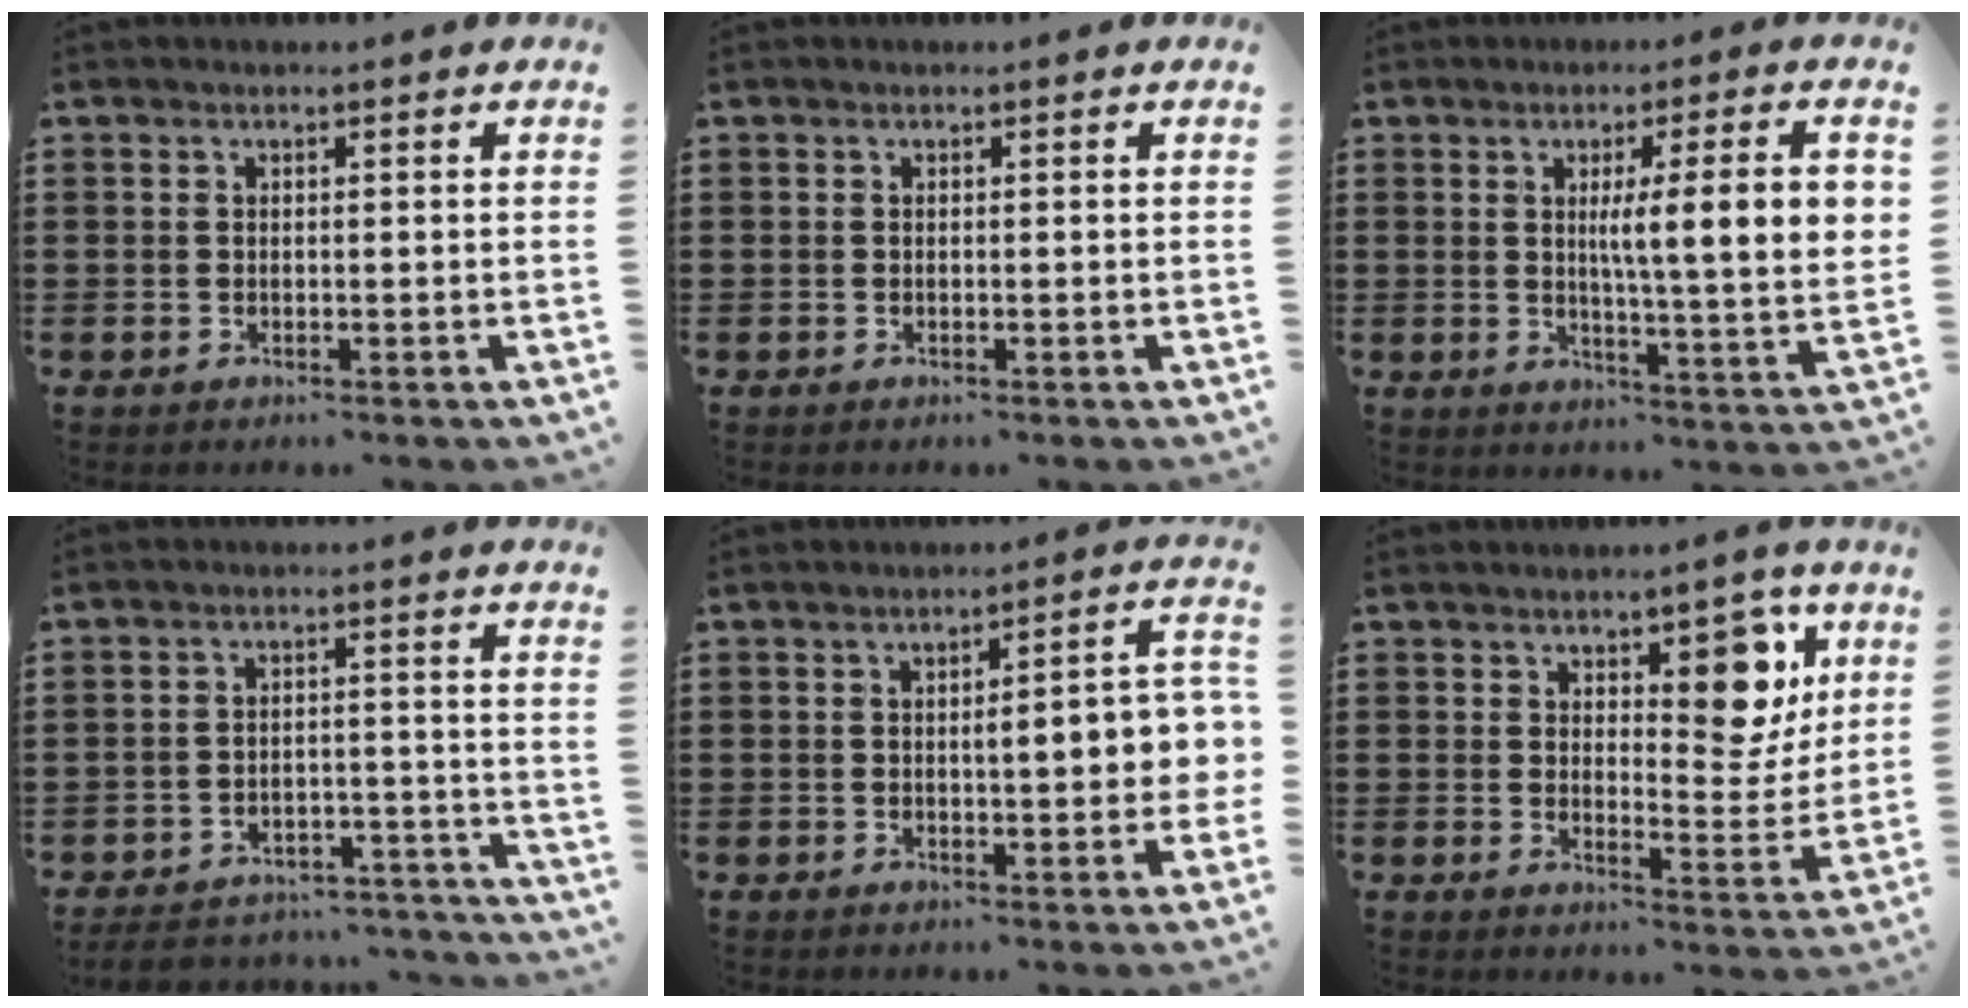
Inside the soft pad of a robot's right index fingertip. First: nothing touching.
{"total": 0.0}
{"total": 9.7, "force": [2.3, 1.0, 9.4], "torque": [-0.160, 0.000, 0.029]}
{"total": 5.0, "force": [-4.8, 0.9, 1.3], "torque": [-0.027, 0.007, -0.095]}
{"total": 6.7, "force": [-0.2, 1.4, 6.6], "torque": [-0.090, -0.007, -0.009]}
{"total": 8.9, "force": [4.9, 4.3, 6.1], "torque": [-0.076, -0.021, 0.078]}